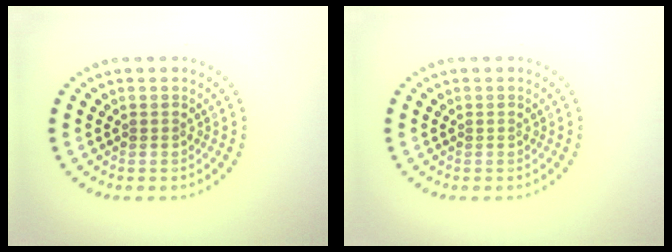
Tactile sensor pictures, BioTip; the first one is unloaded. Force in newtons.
{"total": 0.0}